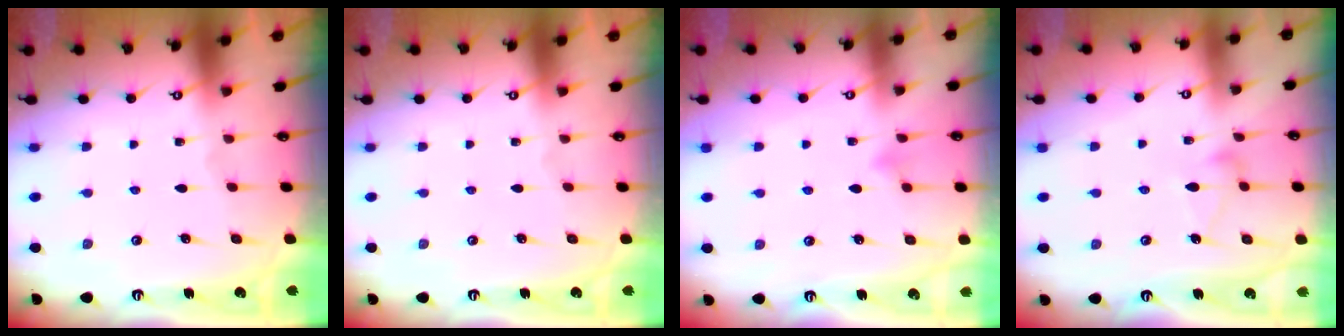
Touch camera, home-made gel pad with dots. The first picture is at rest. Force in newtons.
{"total": 0.0}
{"total": 5.1, "press": 5.1, "slide": 0.5}
{"total": 6.9, "press": 6.8, "slide": 0.4}